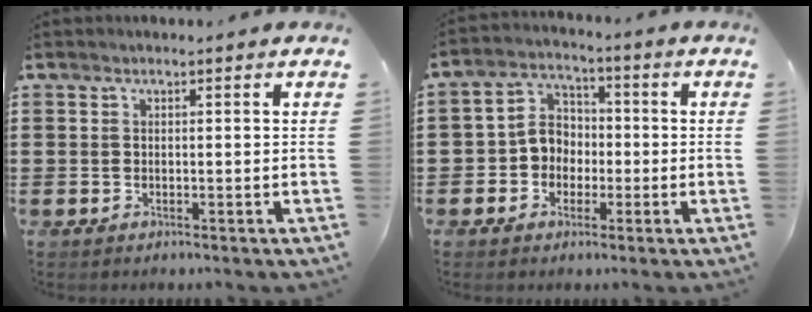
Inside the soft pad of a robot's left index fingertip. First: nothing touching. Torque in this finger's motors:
{"motor_torque": [1.11, 1.03, 0.19, 0.07]}